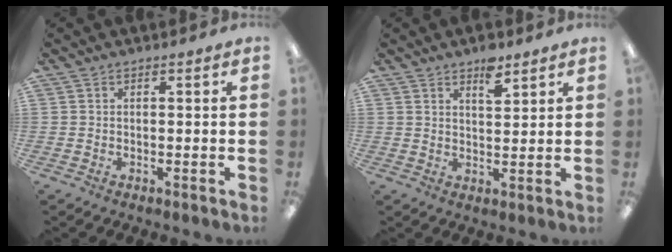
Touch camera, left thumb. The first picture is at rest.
{"total": 5.2, "force": [3.9, 2.1, 2.9], "torque": [-0.032, -0.022, 0.064]}